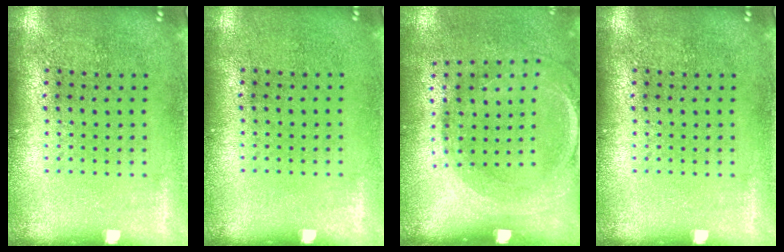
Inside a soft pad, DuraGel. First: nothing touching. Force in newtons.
{"total": 0.0}
{"total": 1.7, "press": 1.3, "slide": 1.1}
{"total": 0.0}